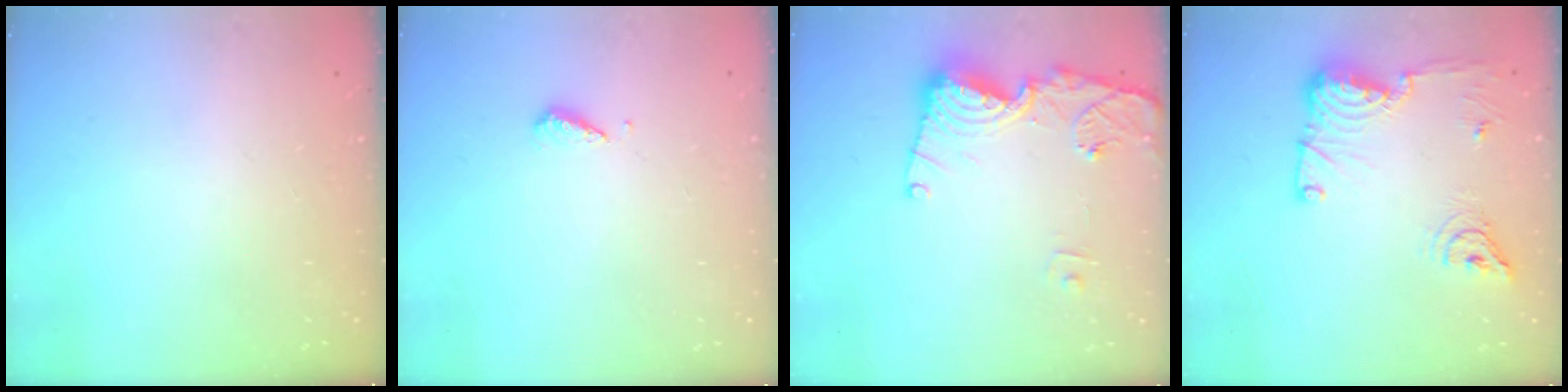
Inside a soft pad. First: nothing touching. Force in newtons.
{"total": 4.4, "press": 4.4, "slide": 0.5}
{"total": 13.6, "press": 13.5, "slide": 1.8}
{"total": 14.7, "press": 14.6, "slide": 2.1}